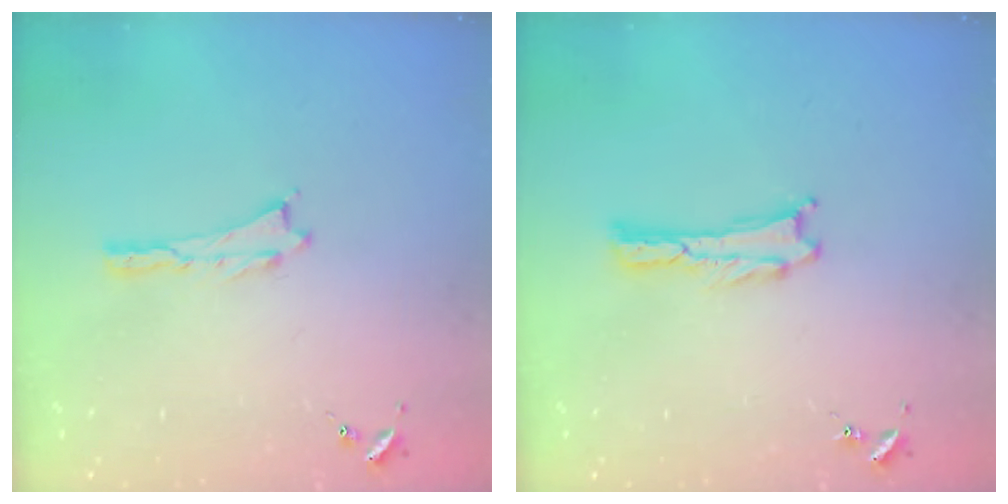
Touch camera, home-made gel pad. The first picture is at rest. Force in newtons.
{"total": 0.0}